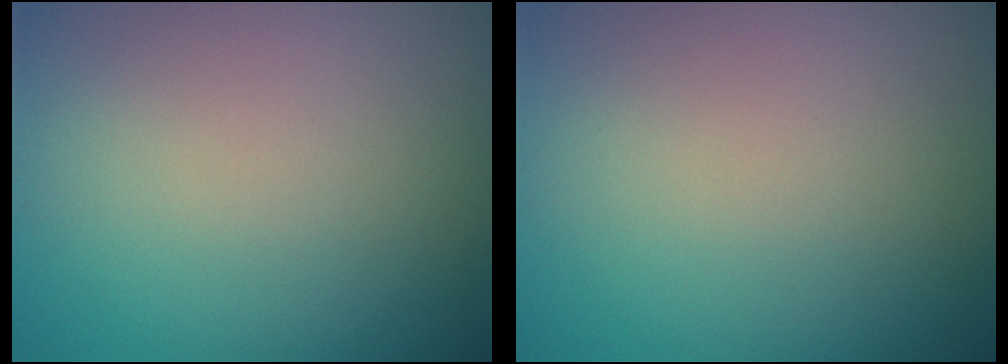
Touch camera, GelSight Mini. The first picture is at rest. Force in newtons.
{"total": 0.0}